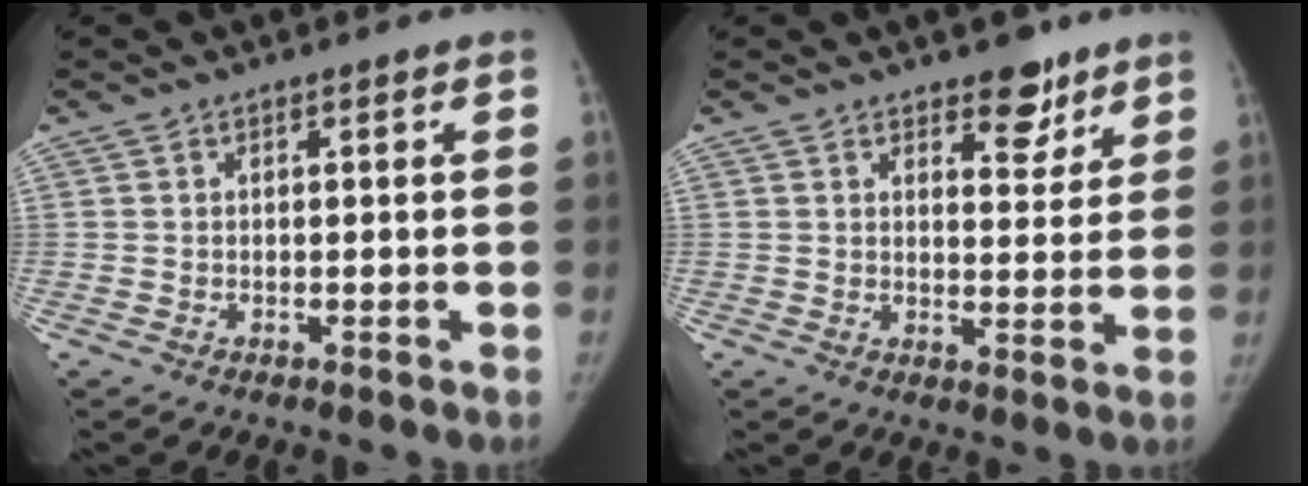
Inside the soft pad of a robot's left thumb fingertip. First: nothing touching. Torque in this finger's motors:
{"motor_torque": [0.63, -0.48, 0.98, -0.69, 0.13]}